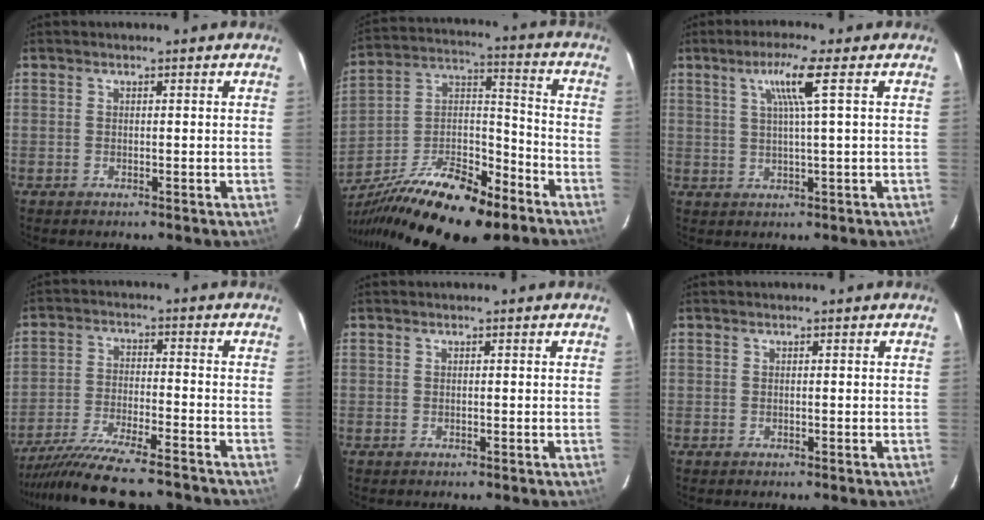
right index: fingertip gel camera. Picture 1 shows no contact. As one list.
[{"total": 24.3, "force": [-15.1, 9.3, 16.6], "torque": [-0.320, -0.011, -0.252]}, {"total": 5.9, "force": [2.2, -1.1, 5.4], "torque": [-0.093, 0.006, 0.042]}, {"total": 16.4, "force": [-14.6, 1.6, 7.2], "torque": [-0.152, -0.032, -0.235]}, {"total": 0.0}, {"total": 0.0}]